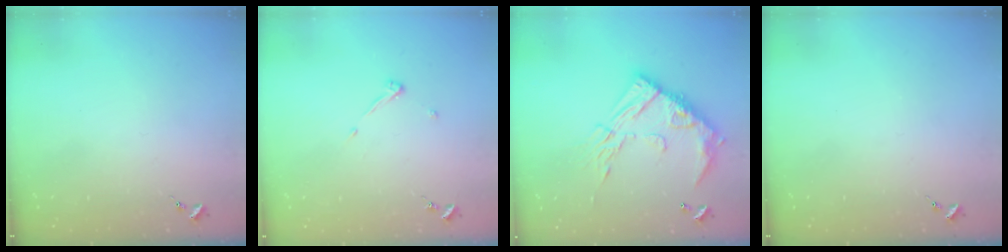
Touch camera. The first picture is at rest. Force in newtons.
{"total": 3.9, "press": 3.9, "slide": 0.5}
{"total": 17.2, "press": 17.2, "slide": 1.3}
{"total": 0.0}